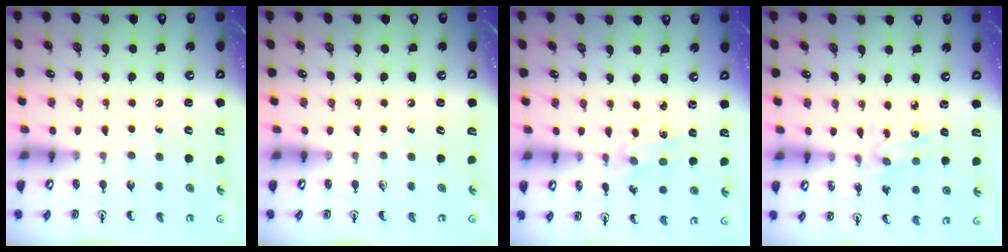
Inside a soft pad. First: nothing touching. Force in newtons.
{"total": 0.0}
{"total": 1.5, "press": 1.5, "slide": 0.3}
{"total": 2.2, "press": 2.2, "slide": 0.5}